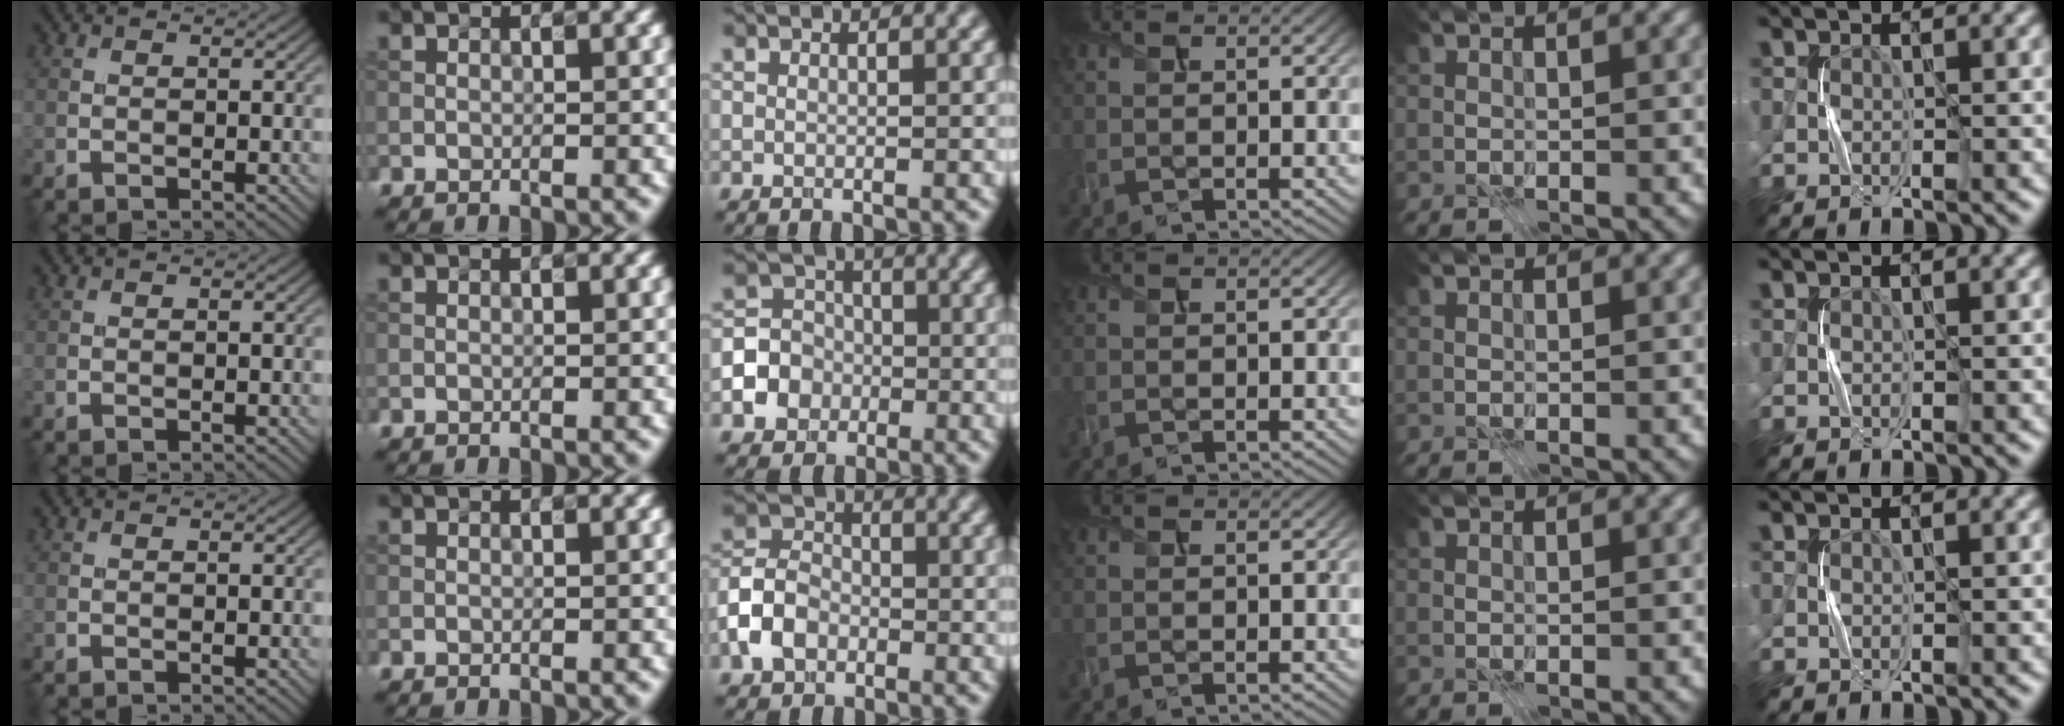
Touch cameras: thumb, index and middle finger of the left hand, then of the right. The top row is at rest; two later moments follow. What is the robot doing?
{"motion": "press", "object": "stapler"}